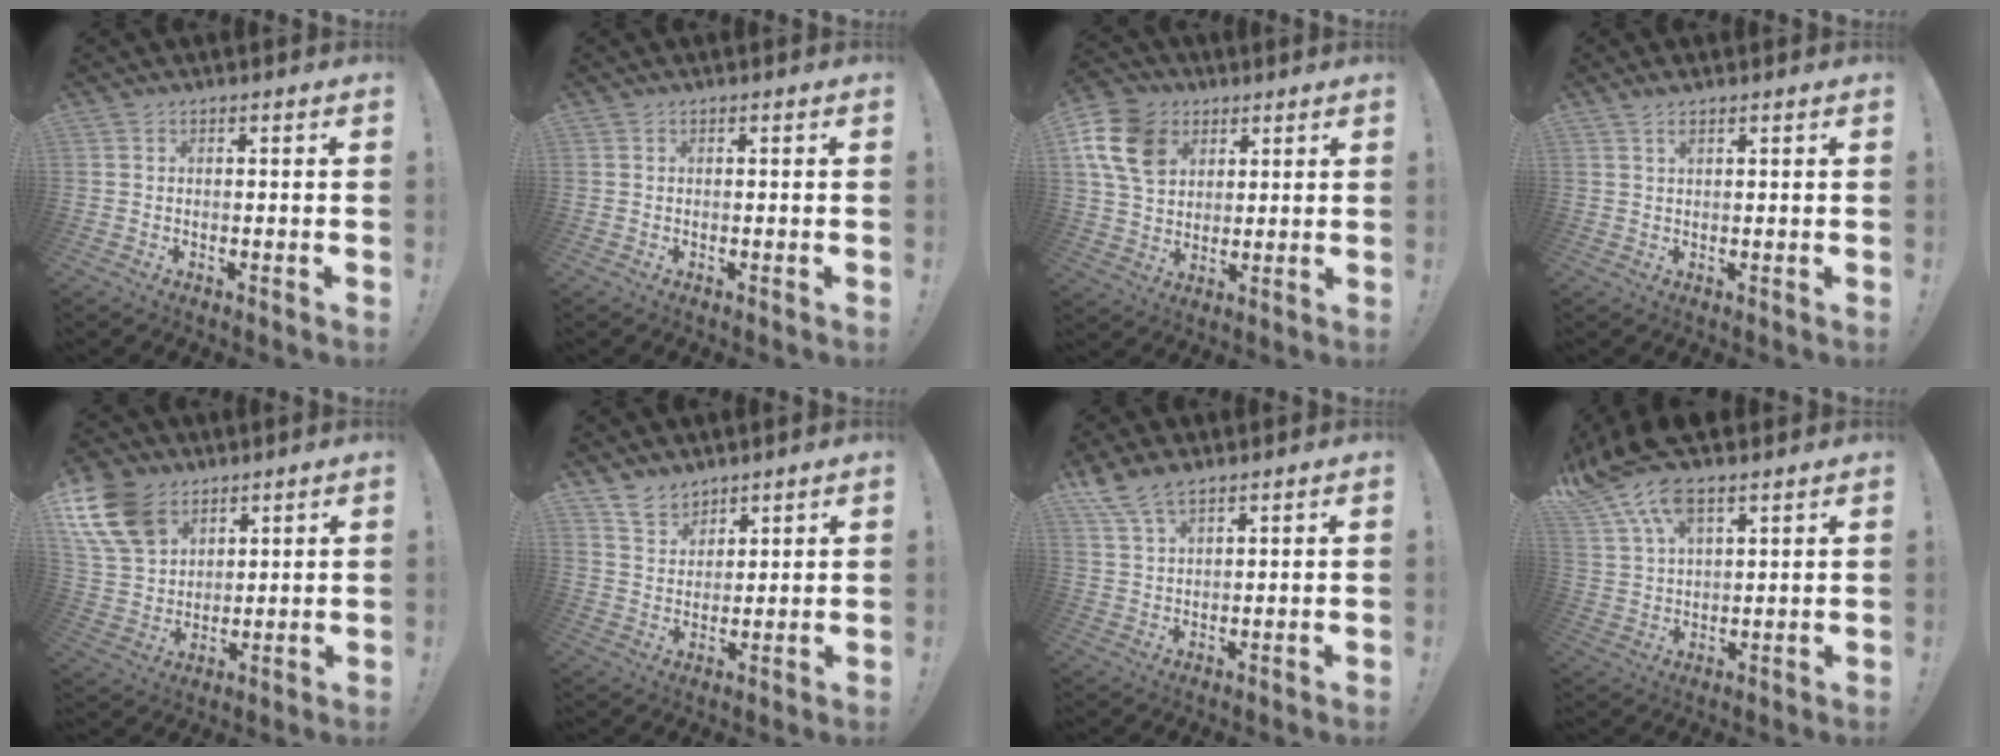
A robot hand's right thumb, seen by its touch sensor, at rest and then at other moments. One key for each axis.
{"total": 0.0}
{"total": 15.3, "fx": 6.0, "fy": 11.6, "fz": 8.0, "tx": -0.139, "ty": -0.018, "tz": 0.123}
{"total": 1.7, "fx": 1.2, "fy": 0.4, "fz": 1.1, "tx": -0.017, "ty": -0.007, "tz": 0.021}
{"total": 15.2, "fx": 8.5, "fy": 10.4, "fz": 7.2, "tx": -0.136, "ty": -0.044, "tz": 0.168}
{"total": 7.7, "fx": 6.6, "fy": 3.8, "fz": 0.9, "tx": -0.026, "ty": -0.049, "tz": 0.131}
{"total": 7.6, "fx": 5.9, "fy": 3.0, "fz": 3.8, "tx": -0.086, "ty": -0.022, "tz": 0.116}
{"total": 12.9, "fx": 9.0, "fy": 5.6, "fz": 7.2, "tx": -0.160, "ty": -0.048, "tz": 0.164}